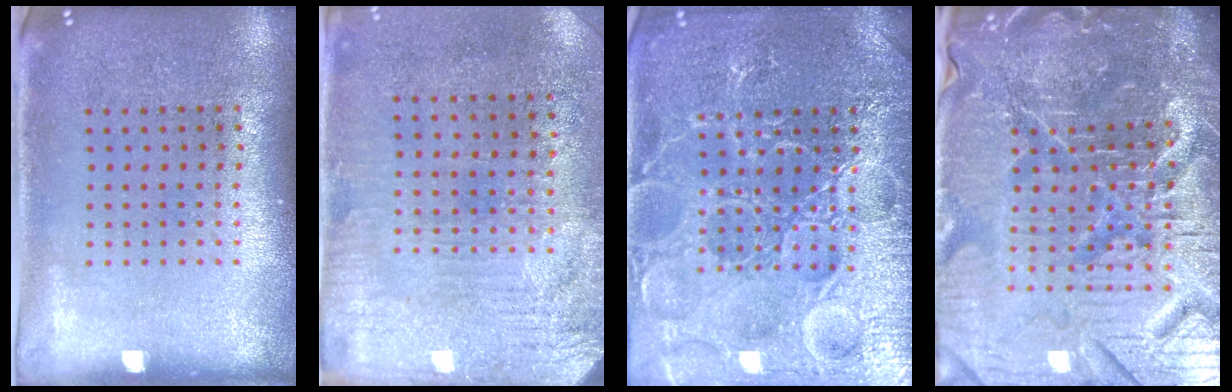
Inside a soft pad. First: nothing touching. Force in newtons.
{"total": 3.2, "press": 2.8, "slide": 1.7}
{"total": 7.4, "press": 7.4, "slide": 0.9}
{"total": 7.3, "press": 6.5, "slide": 3.4}